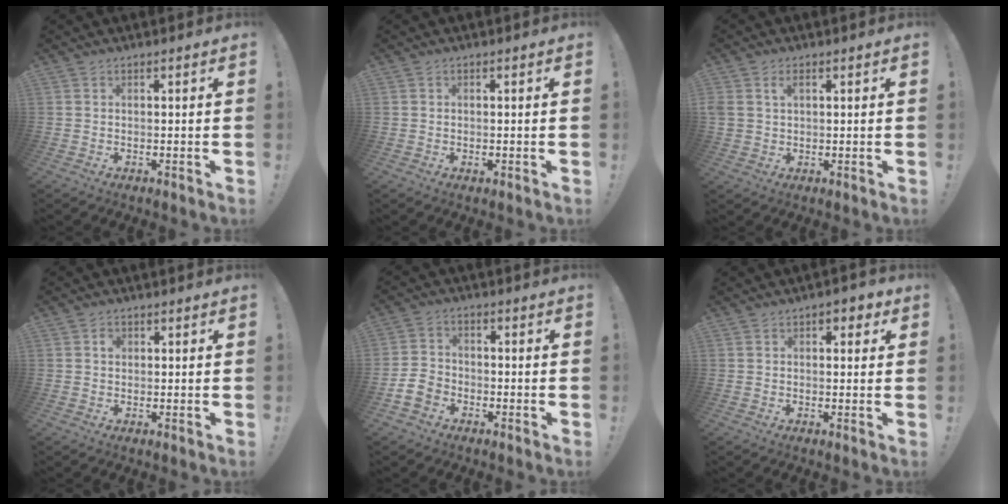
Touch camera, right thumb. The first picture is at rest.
{"total": 0.0}
{"total": 3.0, "force": [1.2, 2.2, 1.6], "torque": [-0.018, -0.001, 0.021]}
{"total": 1.3, "force": [0.3, 1.2, 0.5], "torque": [0.004, -0.002, 0.002]}
{"total": 7.1, "force": [-3.9, 5.2, 2.9], "torque": [-0.055, 0.026, -0.073]}
{"total": 3.2, "force": [0.9, 2.2, 2.2], "torque": [-0.012, 0.000, 0.011]}